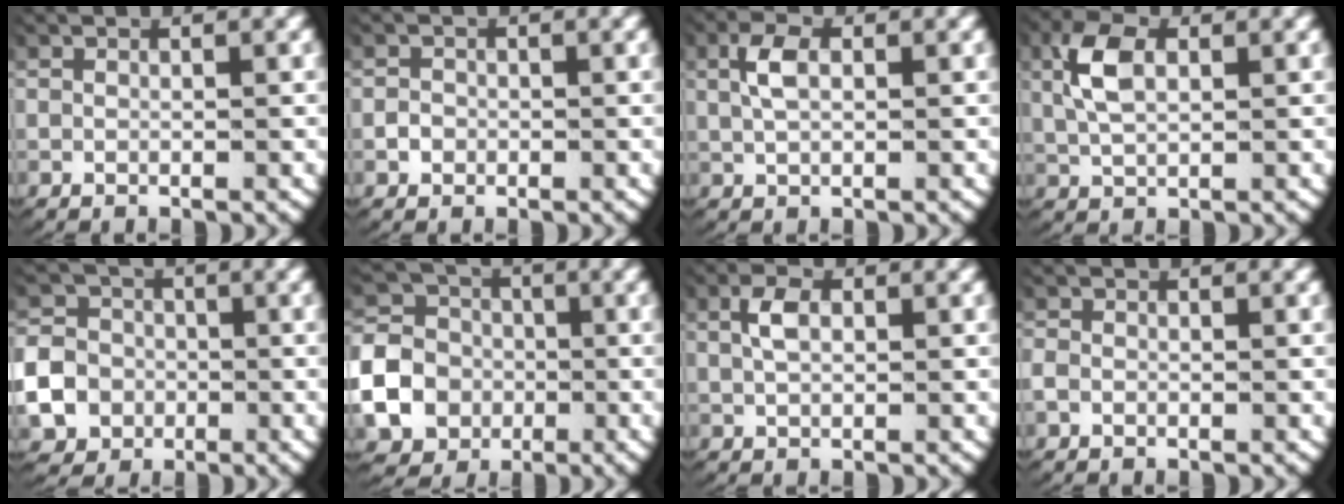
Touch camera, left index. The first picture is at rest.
{"total": 0.9, "force": [-0.4, 0.7, 0.1], "torque": [-0.009, -0.006, -0.005]}
{"total": 2.5, "force": [0.7, 1.3, 2.1], "torque": [-0.053, -0.001, 0.015]}
{"total": 3.8, "force": [1.2, 2.0, 3.0], "torque": [-0.073, 0.001, 0.026]}
{"total": 10.4, "force": [-2.2, 9.5, 3.5], "torque": [-0.085, -0.034, -0.042]}
{"total": 12.0, "force": [-2.6, 11.0, 4.1], "torque": [-0.108, -0.043, -0.049]}
{"total": 2.2, "force": [0.6, 1.2, 1.7], "torque": [-0.041, -0.002, 0.015]}
{"total": 1.3, "force": [-0.4, 1.1, 0.6], "torque": [-0.024, -0.002, -0.006]}